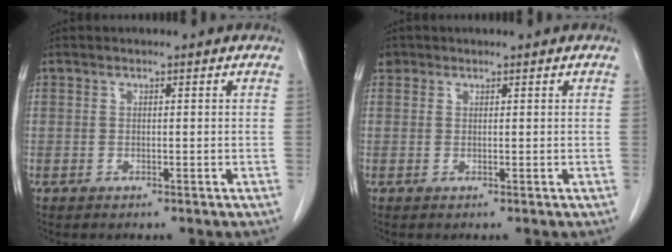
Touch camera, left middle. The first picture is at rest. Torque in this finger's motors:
{"motor_torque": [-0.05, 0.08, -0.05, 0.00]}